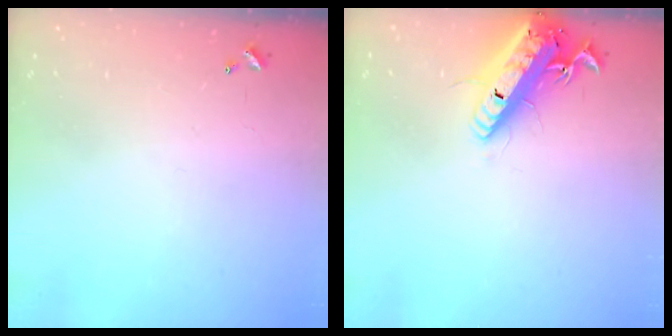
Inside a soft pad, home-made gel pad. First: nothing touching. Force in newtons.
{"total": 17.3, "press": 17.0, "slide": 3.4}